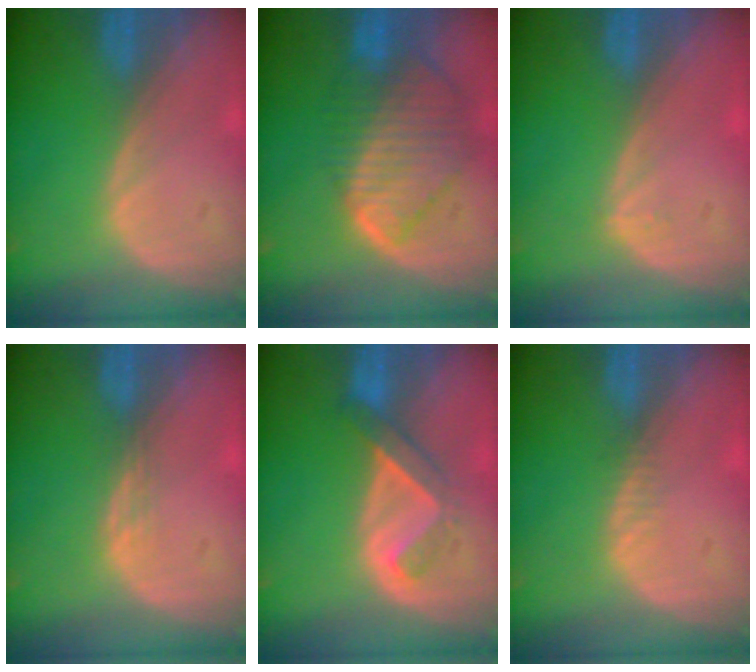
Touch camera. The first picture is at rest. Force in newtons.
{"total": 9.7, "press": 8.5, "slide": 4.7}
{"total": 0.6, "press": 0.4, "slide": 0.5}
{"total": 1.4, "press": 1.1, "slide": 0.9}
{"total": 5.2, "press": 4.6, "slide": 2.4}
{"total": 1.2, "press": 0.9, "slide": 0.8}